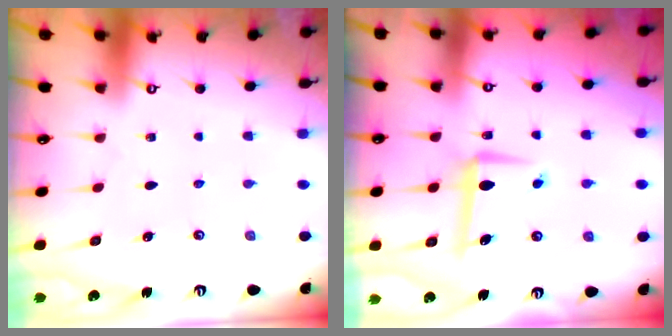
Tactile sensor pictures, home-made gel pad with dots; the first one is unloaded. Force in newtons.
{"total": 7.9, "press": 7.8, "slide": 1.0}